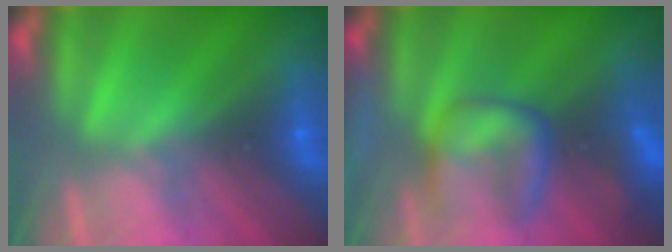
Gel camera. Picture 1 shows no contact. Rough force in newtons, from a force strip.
{"total": 8.0}